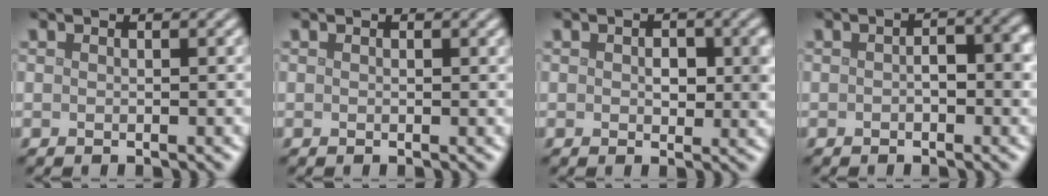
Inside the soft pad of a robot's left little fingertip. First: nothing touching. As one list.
[{"total": 0.0}, {"total": 2.7, "force": [0.3, 1.6, 2.1], "torque": [-0.024, -0.003, 0.004]}, {"total": 2.9, "force": [-0.3, 1.5, 2.5], "torque": [-0.035, 0.003, -0.008]}]